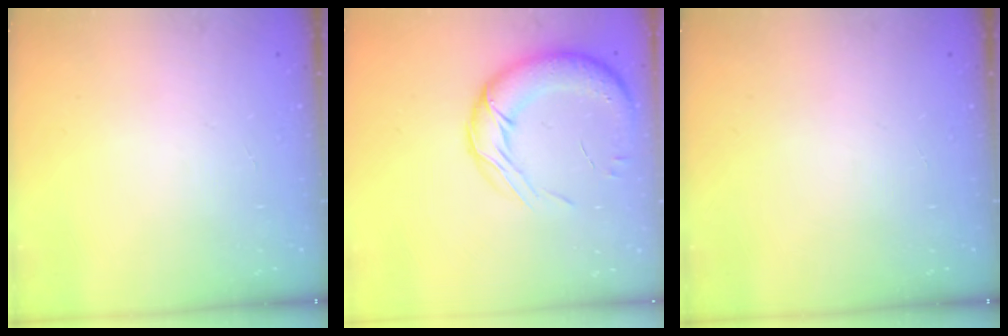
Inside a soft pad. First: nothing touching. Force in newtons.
{"total": 16.4, "press": 15.8, "slide": 4.5}
{"total": 0.0}